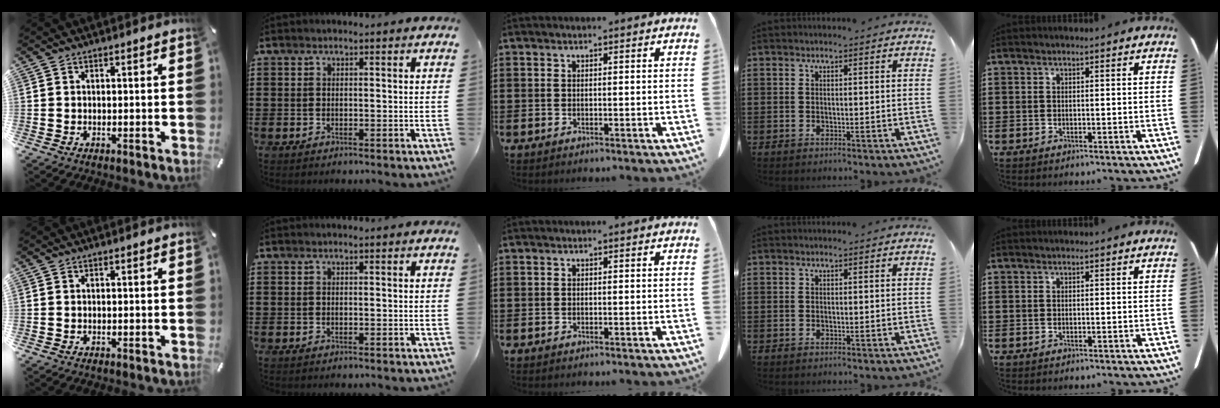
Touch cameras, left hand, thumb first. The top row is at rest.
{}